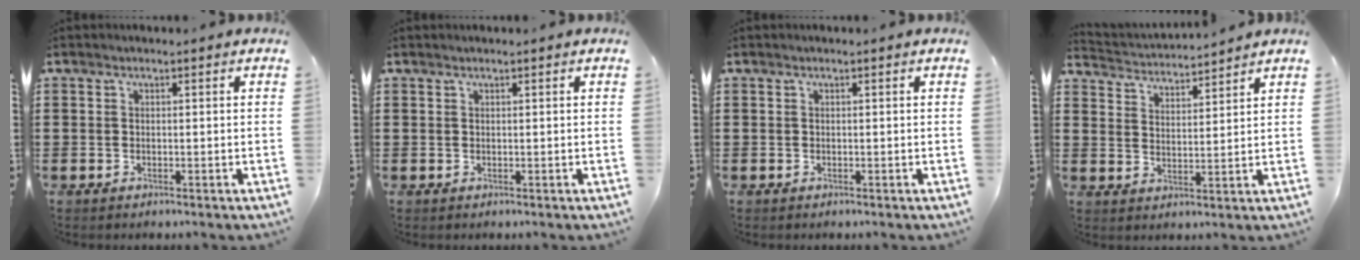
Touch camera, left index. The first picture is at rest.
{"total": 0.0}
{"total": 0.0}
{"total": 2.7, "force": [2.7, -0.1, -0.3], "torque": [-0.010, -0.020, 0.043]}